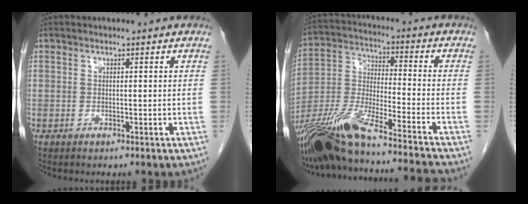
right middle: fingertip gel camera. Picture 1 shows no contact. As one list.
[{"total": 20.1, "force": [-16.9, -0.6, 10.8], "torque": [-0.236, -0.024, -0.311]}]